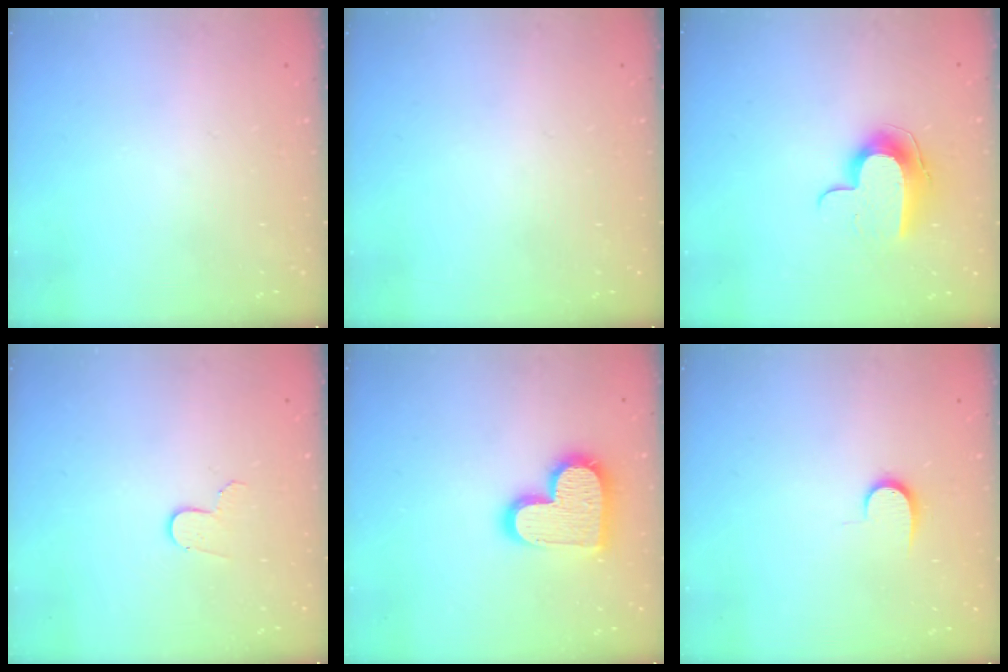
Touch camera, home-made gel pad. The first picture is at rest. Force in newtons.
{"total": 0.0}
{"total": 10.1, "press": 10.1, "slide": 0.3}
{"total": 4.1, "press": 4.1, "slide": 0.3}
{"total": 15.8, "press": 15.7, "slide": 1.0}
{"total": 6.7, "press": 6.7, "slide": 0.7}